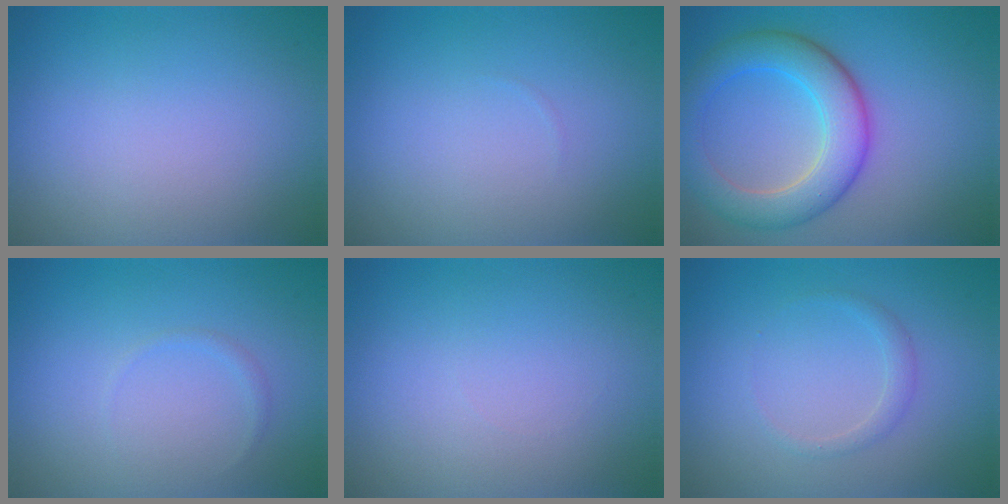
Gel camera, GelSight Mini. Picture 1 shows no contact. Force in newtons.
{"total": 0.0}
{"total": 6.5, "press": 6.5, "slide": 0.3}
{"total": 0.6, "press": 0.6, "slide": 0.1}
{"total": 0.0}
{"total": 1.1, "press": 1.1, "slide": 0.1}